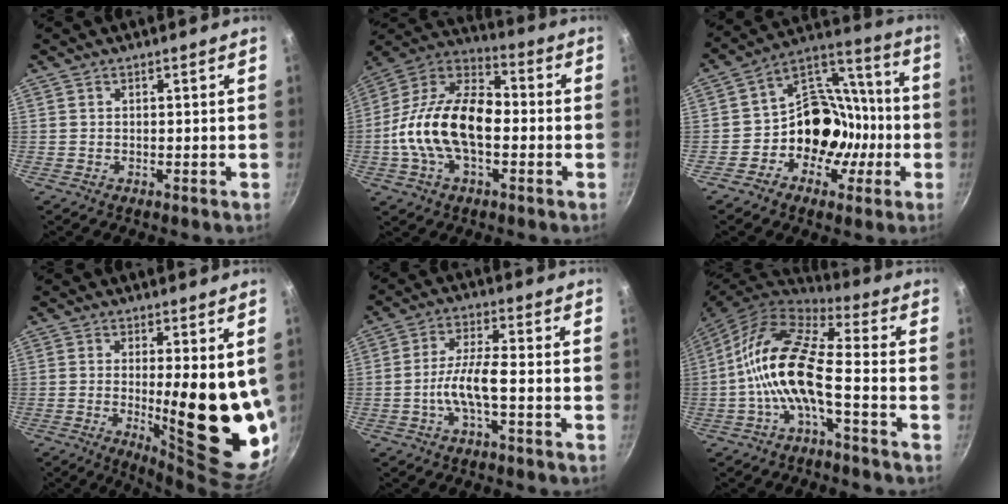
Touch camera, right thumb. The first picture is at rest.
{"total": 19.7, "force": [-2.6, 11.3, 15.9], "torque": [-0.264, 0.043, -0.068]}
{"total": 15.4, "force": [-4.0, 12.6, 7.9], "torque": [-0.056, 0.067, -0.074]}
{"total": 16.7, "force": [0.7, 4.9, 16.0], "torque": [-0.189, -0.042, 0.023]}
{"total": 6.8, "force": [-2.1, 1.5, 6.3], "torque": [-0.130, 0.025, -0.047]}
{"total": 13.5, "force": [-3.2, 4.4, 12.4], "torque": [-0.248, 0.038, -0.076]}